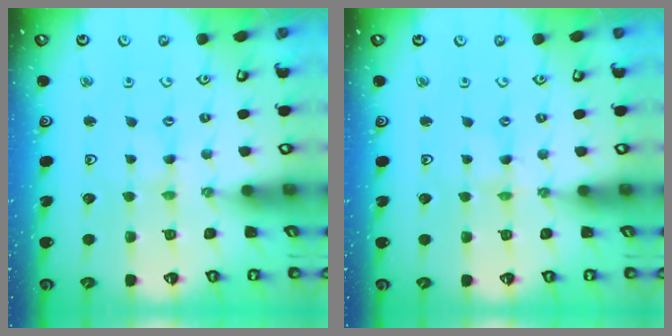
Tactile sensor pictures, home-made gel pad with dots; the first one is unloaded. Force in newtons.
{"total": 0.0}